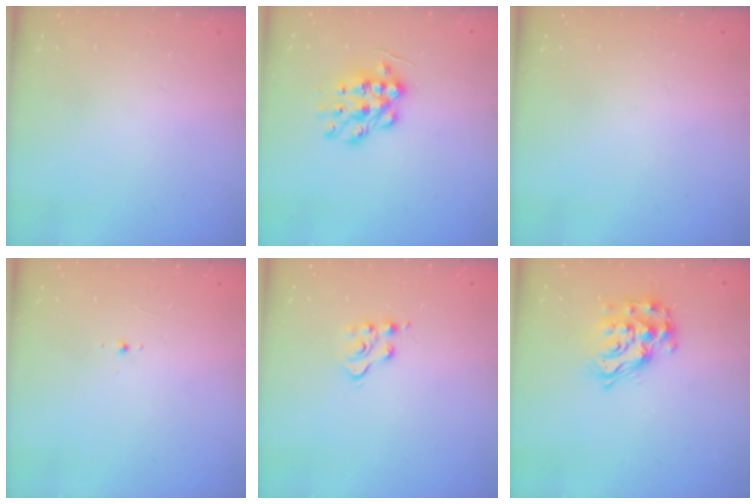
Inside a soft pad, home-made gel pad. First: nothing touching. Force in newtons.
{"total": 12.1, "press": 12.1, "slide": 0.3}
{"total": 0.0}
{"total": 2.7, "press": 2.5, "slide": 0.8}
{"total": 5.8, "press": 5.8, "slide": 0.1}
{"total": 13.8, "press": 13.7, "slide": 0.9}